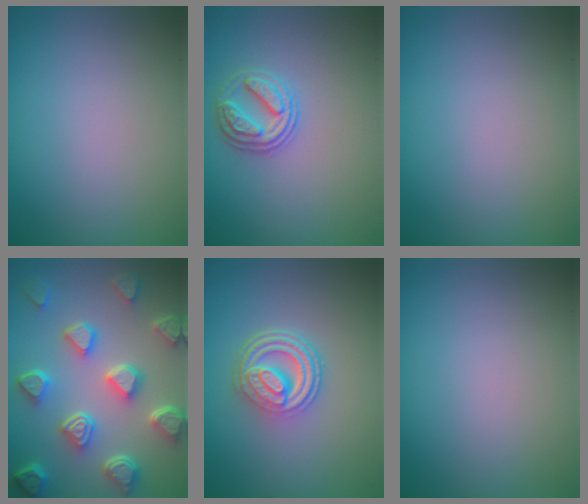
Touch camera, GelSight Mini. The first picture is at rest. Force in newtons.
{"total": 2.7, "press": 2.7, "slide": 0.7}
{"total": 0.0}
{"total": 7.7, "press": 5.9, "slide": 4.9}
{"total": 4.8, "press": 3.7, "slide": 3.1}
{"total": 0.0}